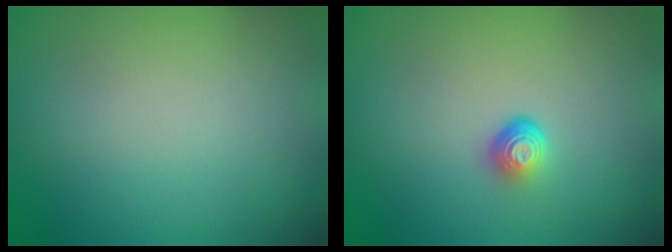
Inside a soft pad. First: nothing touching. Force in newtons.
{"total": 1.9, "press": 1.1, "slide": 1.5}